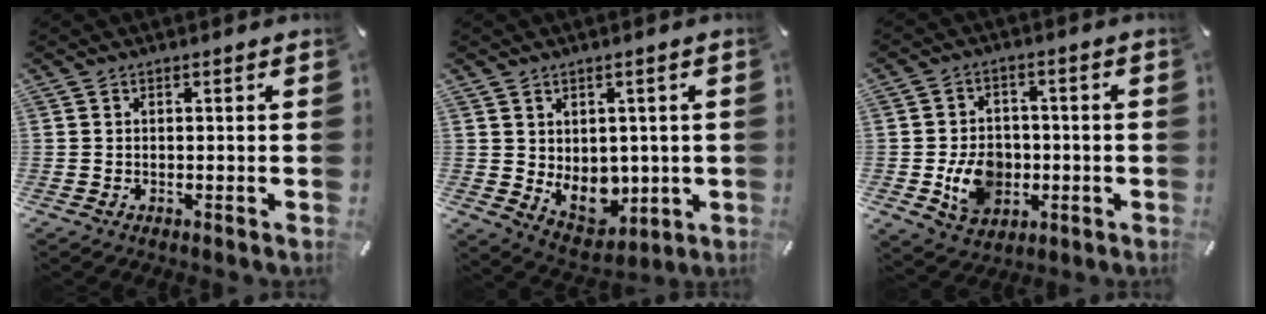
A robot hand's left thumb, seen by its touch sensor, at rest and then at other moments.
{"total": 8.6, "force": [0.4, 7.4, 4.3], "torque": [-0.048, -0.022, 0.014]}
{"total": 10.6, "force": [-2.0, 8.8, 5.6], "torque": [-0.107, 0.012, -0.033]}